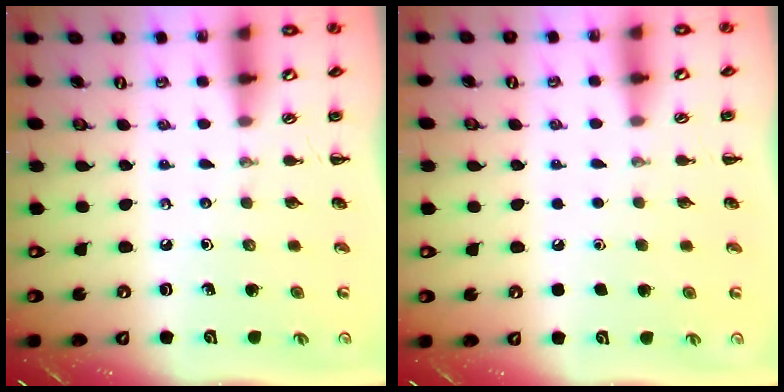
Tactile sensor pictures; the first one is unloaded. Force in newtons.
{"total": 1.6, "press": 1.6, "slide": 0.1}